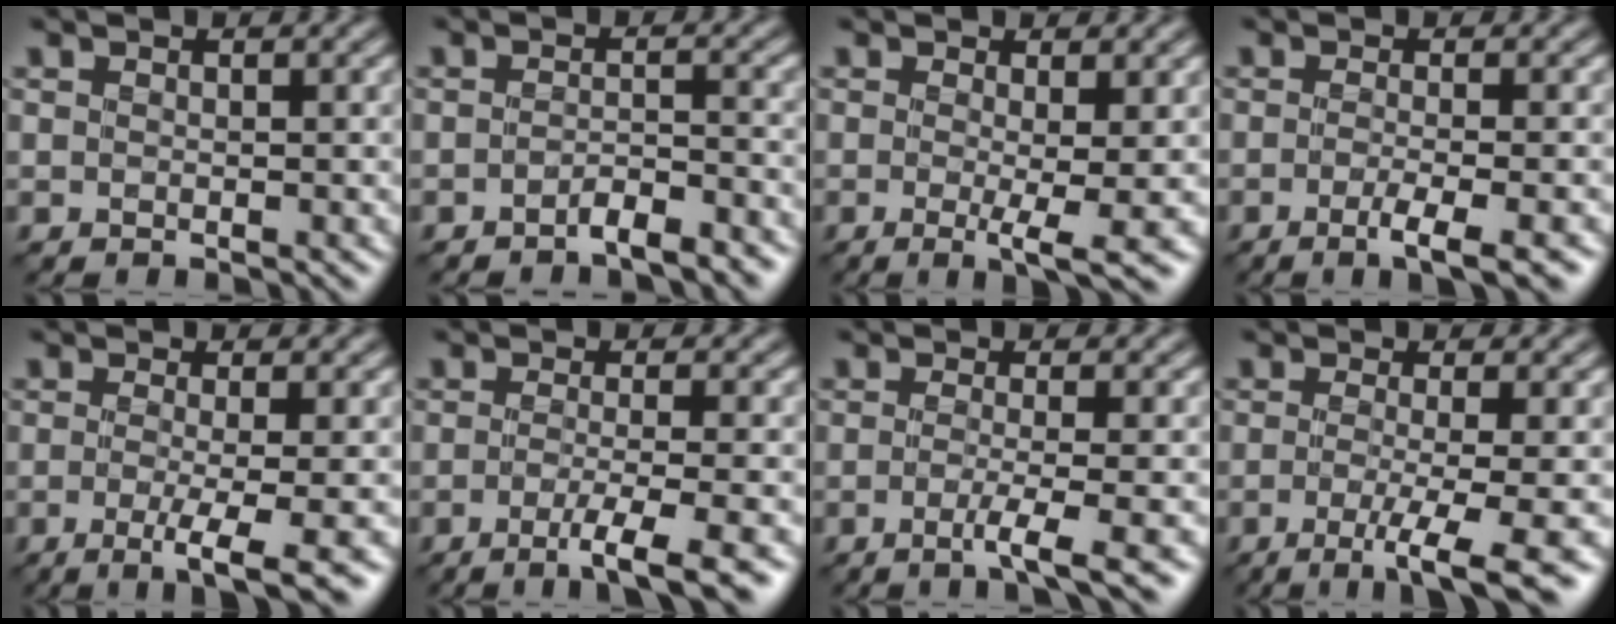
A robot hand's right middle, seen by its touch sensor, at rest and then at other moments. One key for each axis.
{"total": 2.3, "fx": -1.9, "fy": 0.4, "fz": 1.3, "tx": -0.022, "ty": 0.005, "tz": -0.036}
{"total": 3.5, "fx": -0.5, "fy": 0.5, "fz": 3.5, "tx": -0.062, "ty": -0.011, "tz": -0.007}
{"total": 3.5, "fx": -1.6, "fy": 0.7, "fz": 3.0, "tx": -0.046, "ty": -0.004, "tz": -0.037}
{"total": 4.8, "fx": -1.7, "fy": 1.1, "fz": 4.4, "tx": -0.064, "ty": -0.008, "tz": -0.028}
{"total": 4.2, "fx": -2.0, "fy": 0.6, "fz": 3.7, "tx": -0.056, "ty": -0.003, "tz": -0.042}
{"total": 3.4, "fx": -1.3, "fy": 0.5, "fz": 3.1, "tx": -0.047, "ty": -0.004, "tz": -0.033}
{"total": 5.7, "fx": -2.2, "fy": 1.2, "fz": 5.2, "tx": -0.076, "ty": -0.009, "tz": -0.040}